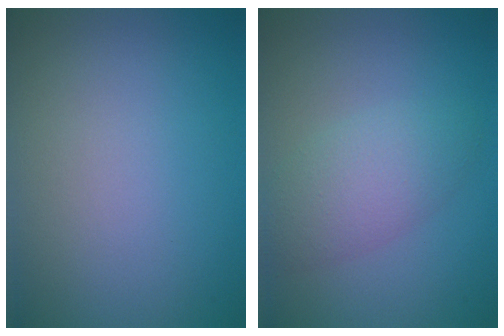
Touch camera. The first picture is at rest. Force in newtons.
{"total": 3.8, "press": 3.8, "slide": 0.1}